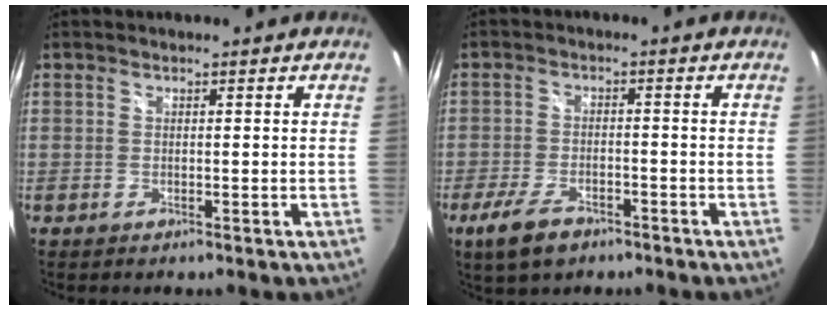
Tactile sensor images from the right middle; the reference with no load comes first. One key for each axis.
{"total": 7.1, "fx": -4.8, "fy": 3.1, "fz": 4.3, "tx": -0.109, "ty": -0.012, "tz": -0.083}